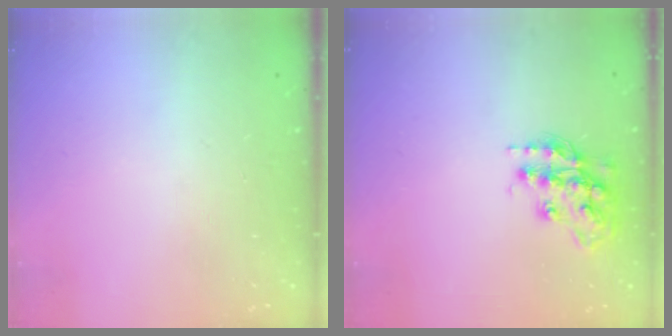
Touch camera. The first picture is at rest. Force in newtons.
{"total": 16.0, "press": 16.0, "slide": 1.2}